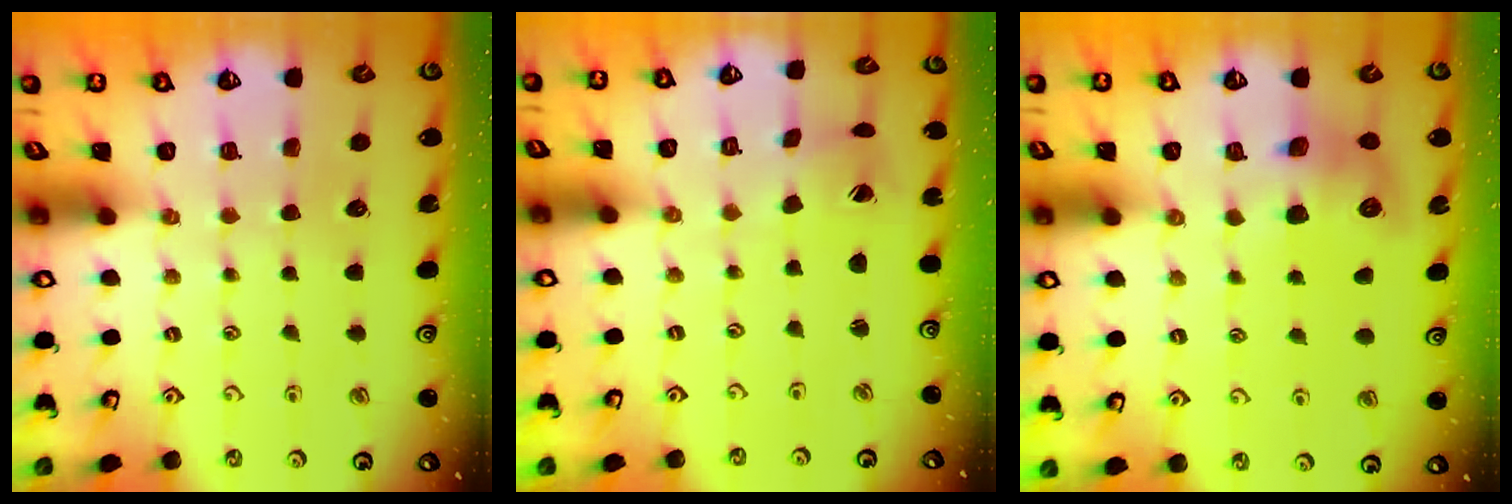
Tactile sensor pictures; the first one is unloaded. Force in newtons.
{"total": 1.9, "press": 1.8, "slide": 0.2}
{"total": 8.0, "press": 7.9, "slide": 1.2}